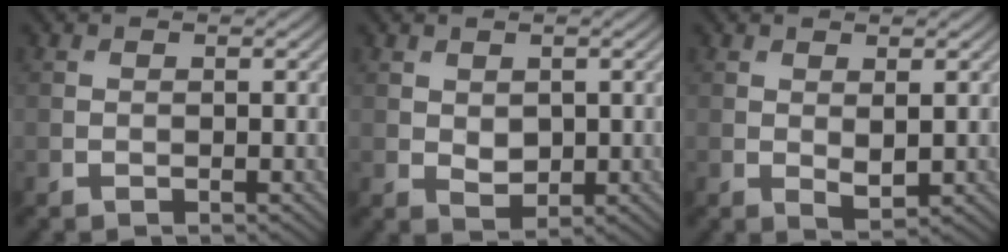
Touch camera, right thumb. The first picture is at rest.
{"total": 2.1, "force": [0.5, 1.5, 1.3], "torque": [-0.029, -0.005, 0.016]}
{"total": 1.6, "force": [0.6, 0.6, 1.4], "torque": [-0.029, -0.008, 0.014]}